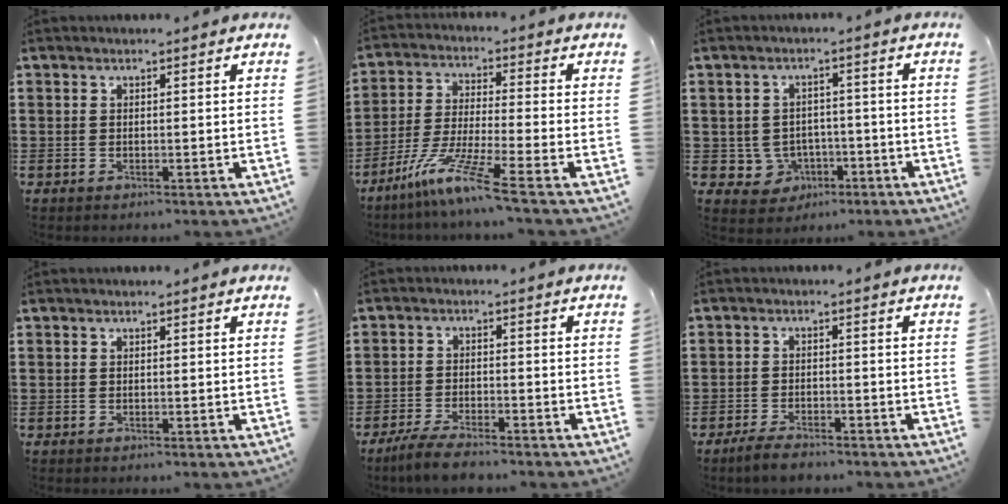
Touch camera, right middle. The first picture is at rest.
{"total": 9.0, "force": [-6.4, -0.3, 6.4], "torque": [-0.138, -0.018, -0.127]}
{"total": 3.6, "force": [-1.5, 3.1, 0.9], "torque": [-0.029, 0.005, -0.029]}
{"total": 0.0}
{"total": 4.0, "force": [-3.7, 0.4, 1.4], "torque": [-0.040, -0.003, -0.077]}
{"total": 2.9, "force": [-2.7, 0.6, 1.0], "torque": [-0.027, 0.002, -0.057]}